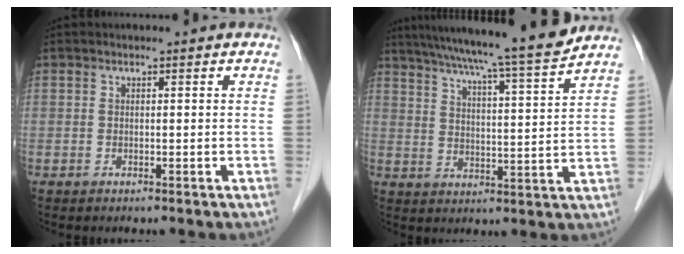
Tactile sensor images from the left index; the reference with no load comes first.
{"total": 16.7, "force": [14.8, -1.4, 7.7], "torque": [-0.130, -0.021, 0.209]}